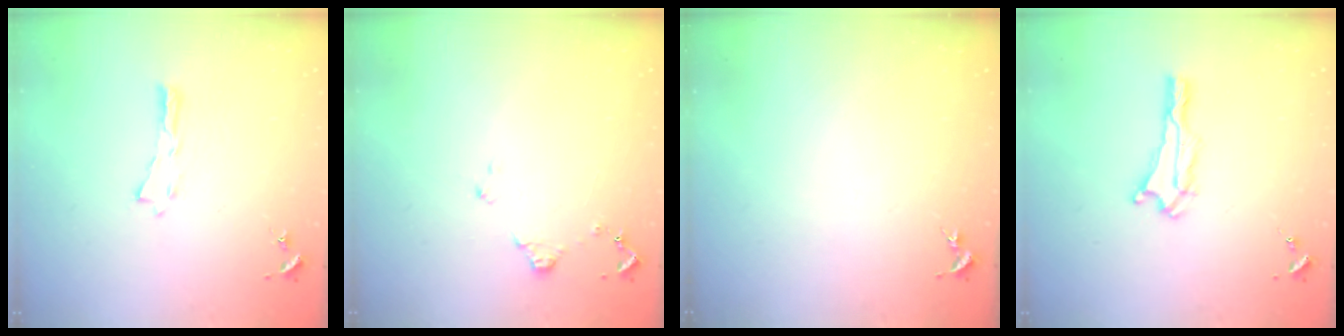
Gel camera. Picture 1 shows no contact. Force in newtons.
{"total": 1.2, "press": 1.2, "slide": 0.2}
{"total": 0.0}
{"total": 0.6, "press": 0.6, "slide": 0.1}